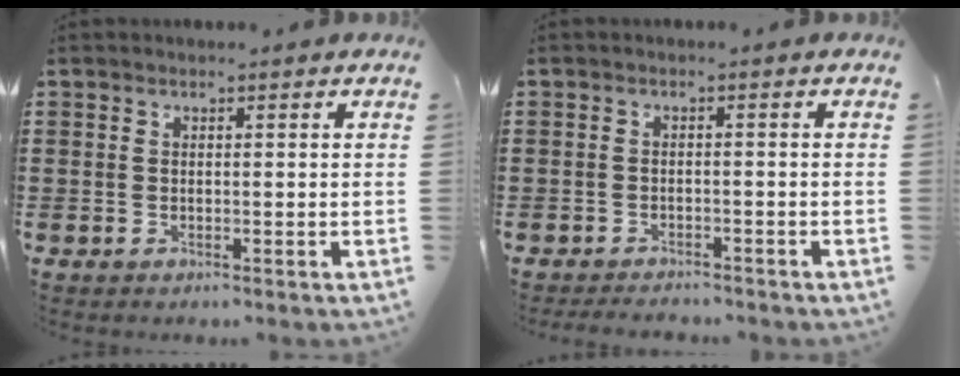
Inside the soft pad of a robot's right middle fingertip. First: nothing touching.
{"total": 1.8, "force": [-1.8, 0.2, 0.0], "torque": [-0.007, -0.001, -0.037]}